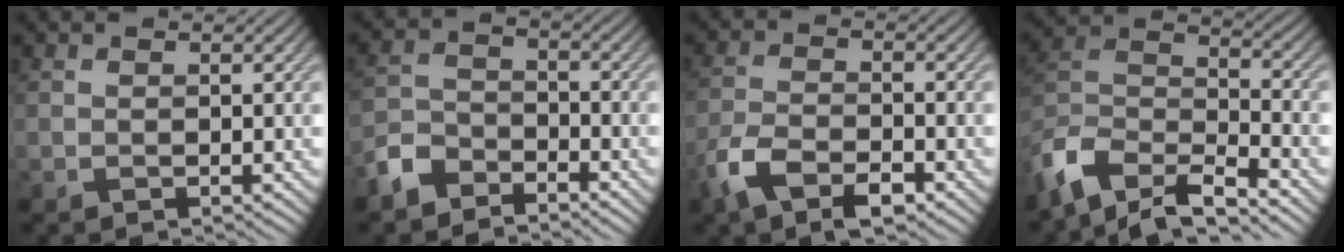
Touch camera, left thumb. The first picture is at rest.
{"total": 4.9, "force": [-4.0, 2.3, 1.6], "torque": [-0.039, 0.001, -0.097]}
{"total": 6.5, "force": [-4.0, 3.0, 4.3], "torque": [-0.092, -0.002, -0.088]}
{"total": 10.0, "force": [-7.5, 3.8, 5.4], "torque": [-0.128, -0.006, -0.153]}